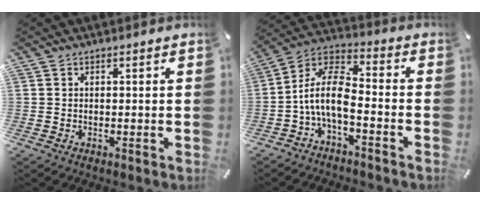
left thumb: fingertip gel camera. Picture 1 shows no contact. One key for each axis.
{"total": 10.4, "fx": -3.9, "fy": 5.1, "fz": 8.1, "tx": -0.178, "ty": 0.001, "tz": -0.076}